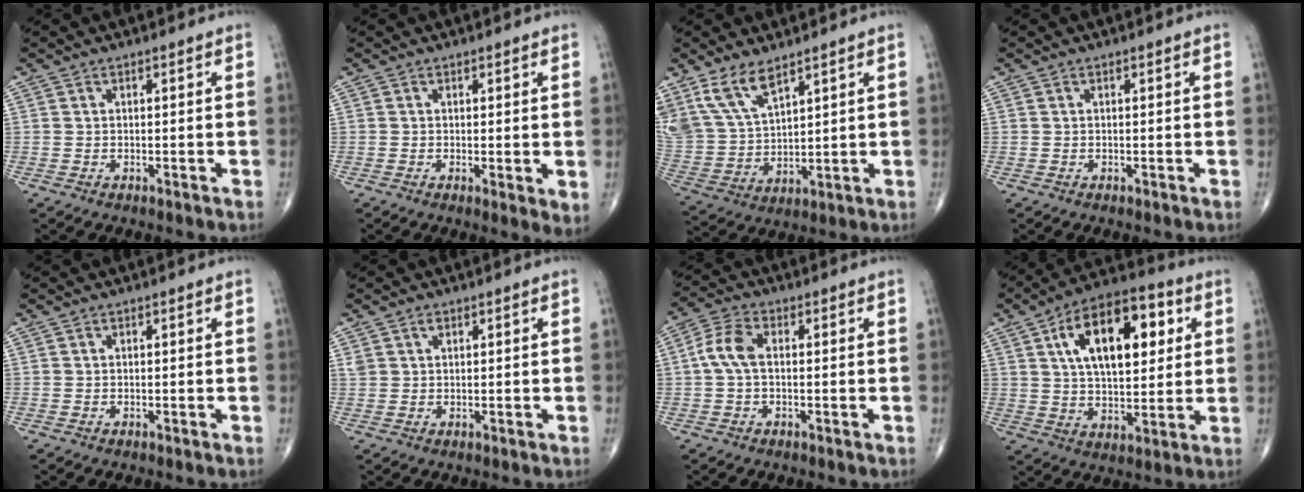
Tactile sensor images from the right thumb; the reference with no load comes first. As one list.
[{"total": 2.9, "force": [0.1, 0.8, 2.8], "torque": [-0.044, -0.012, -0.001]}, {"total": 12.3, "force": [8.3, 5.7, 7.1], "torque": [-0.133, -0.028, 0.184]}, {"total": 0.0}, {"total": 0.0}, {"total": 1.7, "force": [1.0, 1.1, 0.8], "torque": [-0.009, 0.001, 0.019]}, {"total": 5.8, "force": [0.2, 3.3, 4.7], "torque": [-0.107, 0.019, -0.001]}, {"total": 19.0, "force": [5.9, 9.6, 15.3], "torque": [-0.213, 0.002, 0.091]}]